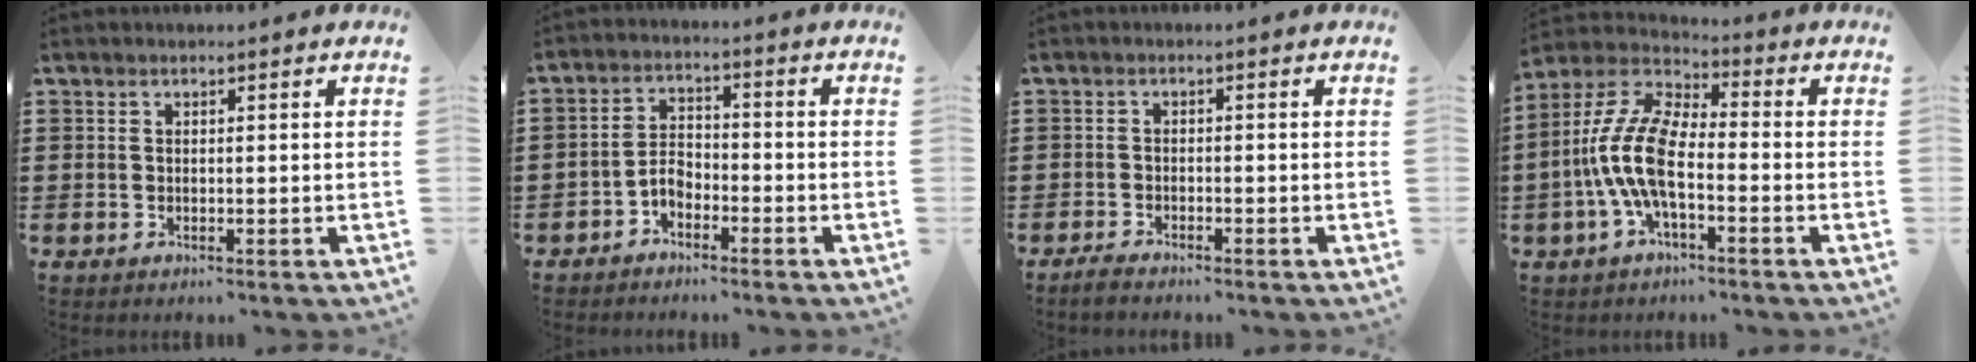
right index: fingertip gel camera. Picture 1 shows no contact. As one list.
[{"total": 3.5, "force": [-2.2, 1.9, 1.9], "torque": [-0.053, 0.002, -0.049]}, {"total": 1.6, "force": [-1.6, -0.1, 0.1], "torque": [-0.006, -0.001, -0.031]}, {"total": 10.5, "force": [-2.6, 4.3, 9.2], "torque": [-0.223, -0.007, -0.055]}]